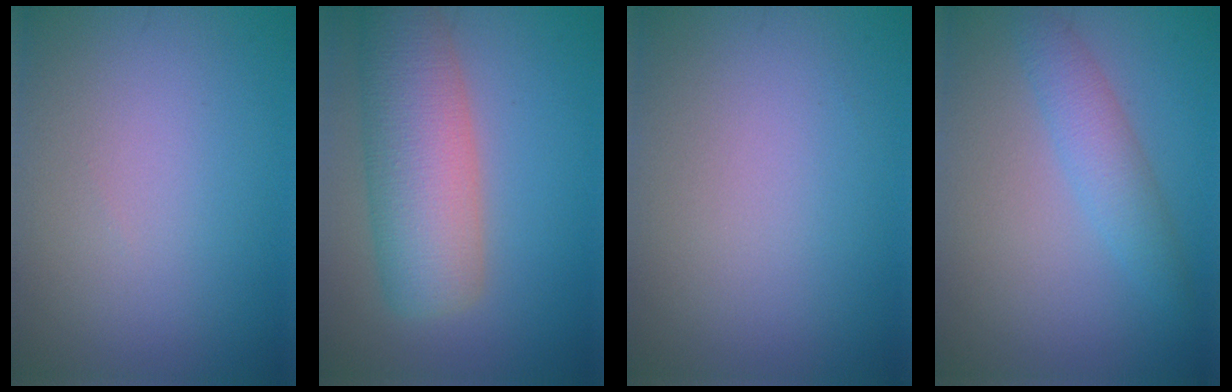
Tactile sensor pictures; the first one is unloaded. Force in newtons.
{"total": 8.1, "press": 8.1, "slide": 0.6}
{"total": 0.0}
{"total": 2.9, "press": 2.9, "slide": 0.1}